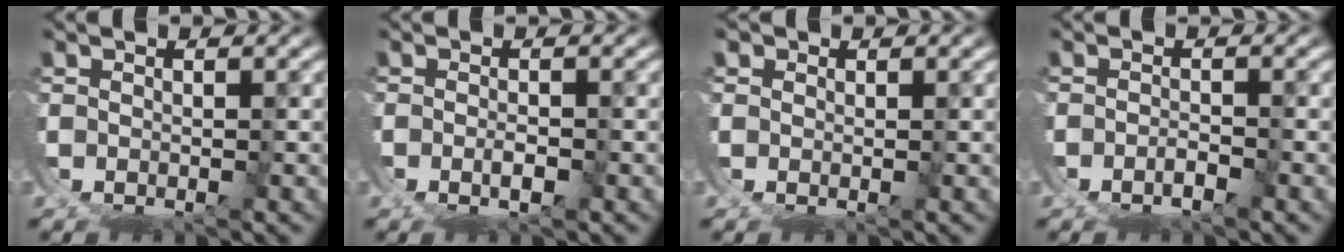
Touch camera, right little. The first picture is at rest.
{"total": 1.5, "force": [-0.7, -0.3, 1.3], "torque": [-0.020, -0.003, -0.010]}
{"total": 0.7, "force": [0.4, 0.5, 0.0], "torque": [-0.006, -0.003, 0.010]}
{"total": 1.3, "force": [-1.0, -0.5, 0.6], "torque": [-0.007, 0.000, -0.018]}